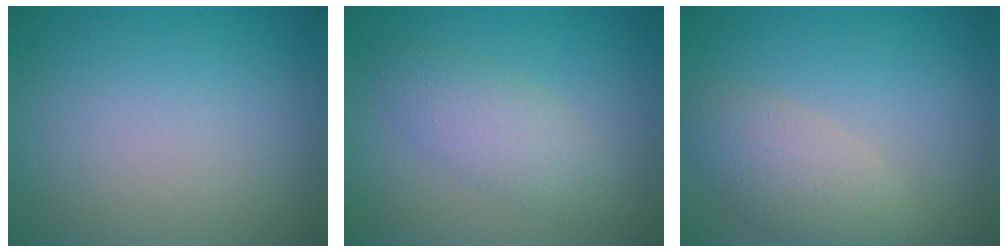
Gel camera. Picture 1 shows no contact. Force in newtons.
{"total": 3.3, "press": 3.3, "slide": 0.1}
{"total": 3.9, "press": 3.9, "slide": 0.1}